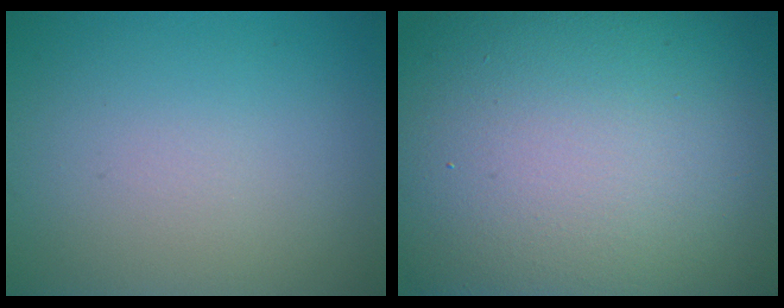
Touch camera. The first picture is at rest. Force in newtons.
{"total": 21.8, "press": 21.8, "slide": 1.0}